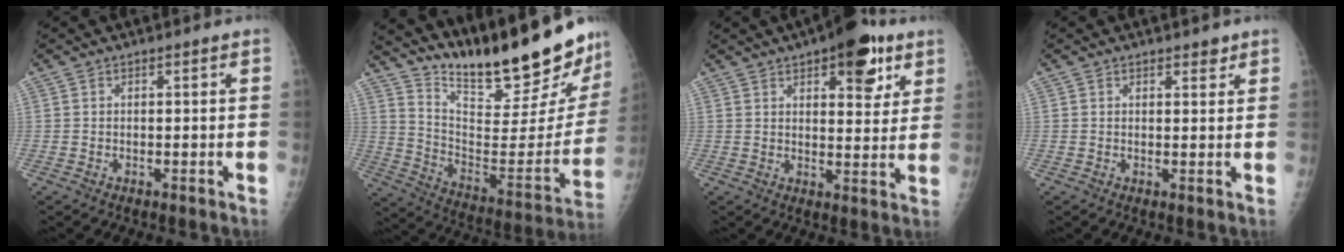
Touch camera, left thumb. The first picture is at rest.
{"total": 28.0, "force": [23.2, 5.5, 14.8], "torque": [-0.200, -0.144, 0.346]}
{"total": 12.3, "force": [6.8, 5.2, 8.9], "torque": [-0.080, -0.024, 0.088]}
{"total": 1.9, "force": [1.5, 0.9, 0.7], "torque": [0.006, -0.009, 0.017]}